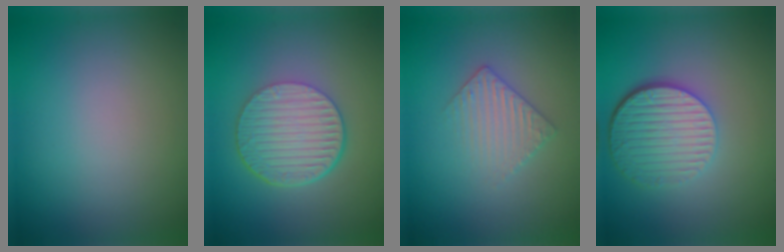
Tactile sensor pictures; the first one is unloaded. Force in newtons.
{"total": 6.7, "press": 4.5, "slide": 5.0}
{"total": 2.5, "press": 2.4, "slide": 0.5}
{"total": 5.9, "press": 4.3, "slide": 4.1}